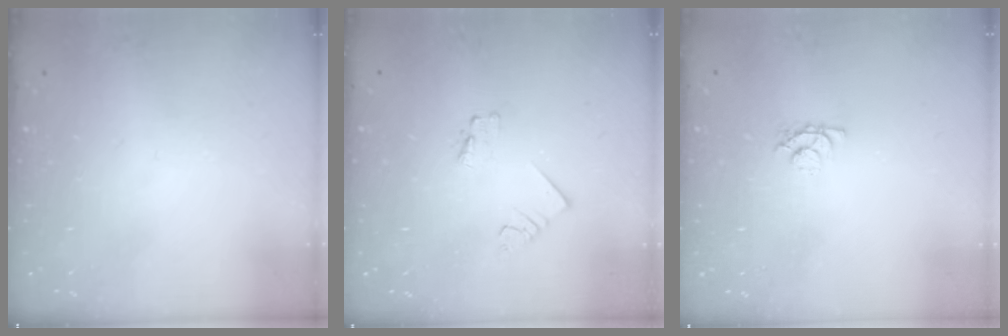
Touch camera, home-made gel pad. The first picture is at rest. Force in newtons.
{"total": 1.7, "press": 1.7, "slide": 0.3}
{"total": 3.6, "press": 3.6, "slide": 0.4}